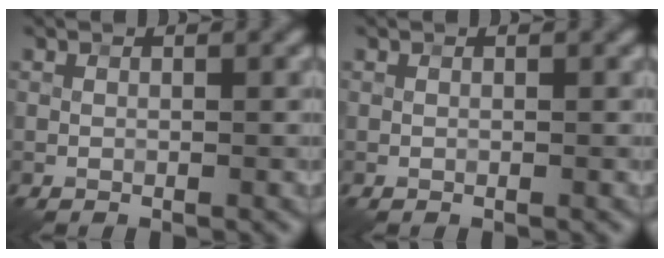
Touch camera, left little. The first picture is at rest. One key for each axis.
{"total": 0.0}